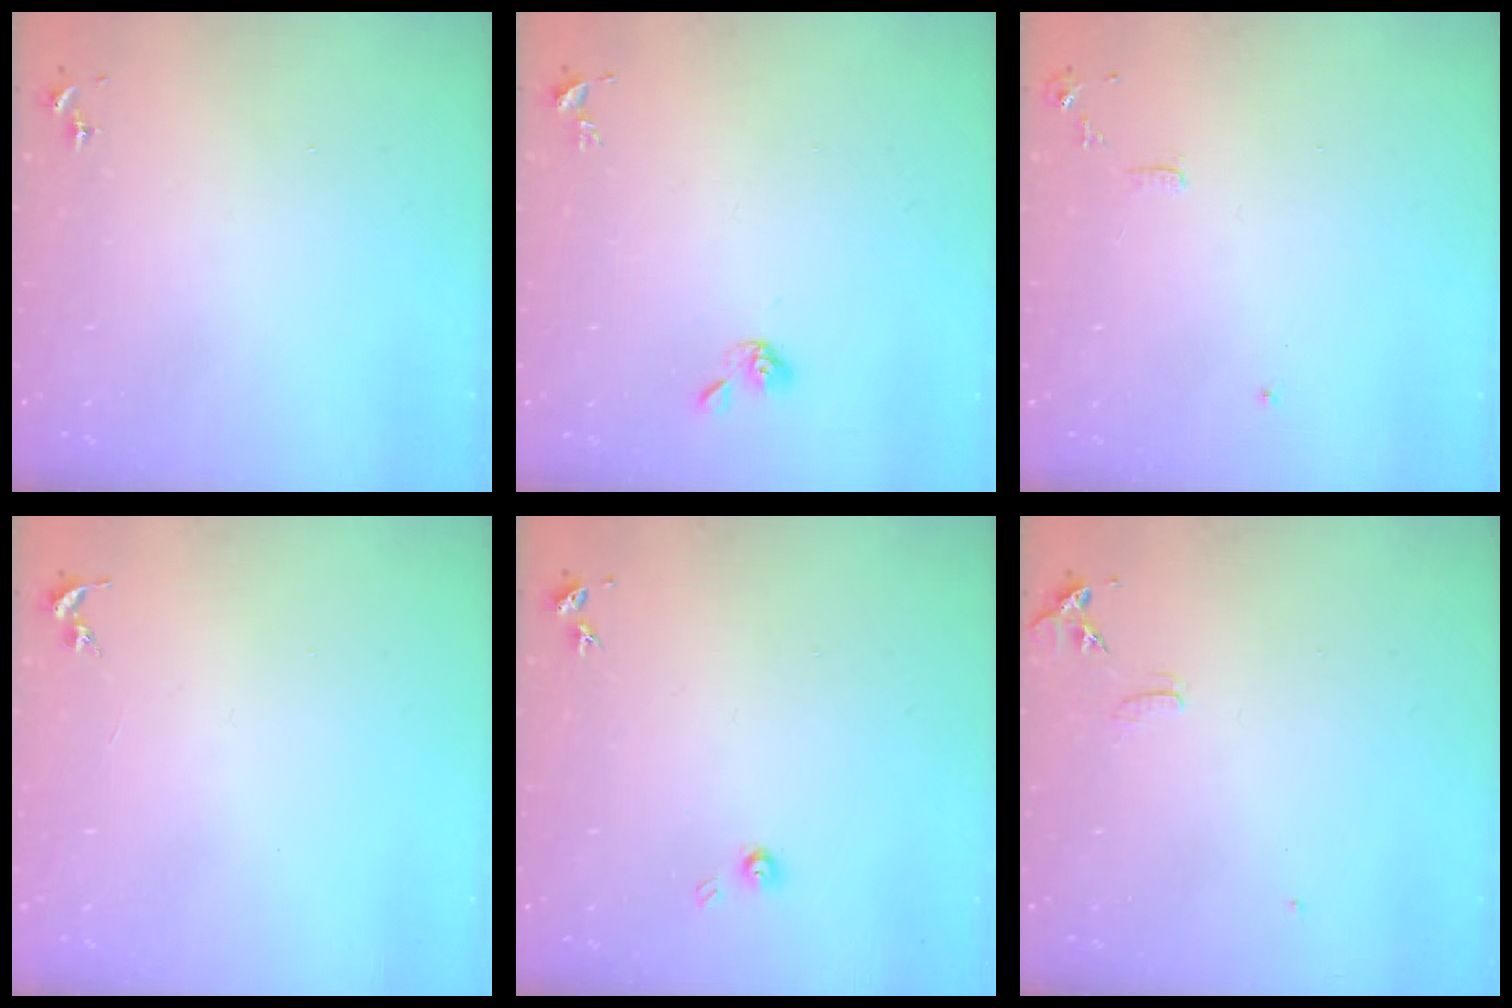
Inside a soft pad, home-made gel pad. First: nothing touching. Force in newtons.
{"total": 5.2, "press": 5.1, "slide": 0.6}
{"total": 6.0, "press": 6.0, "slide": 0.7}
{"total": 0.0}
{"total": 4.3, "press": 4.3, "slide": 0.3}
{"total": 6.3, "press": 6.2, "slide": 0.7}